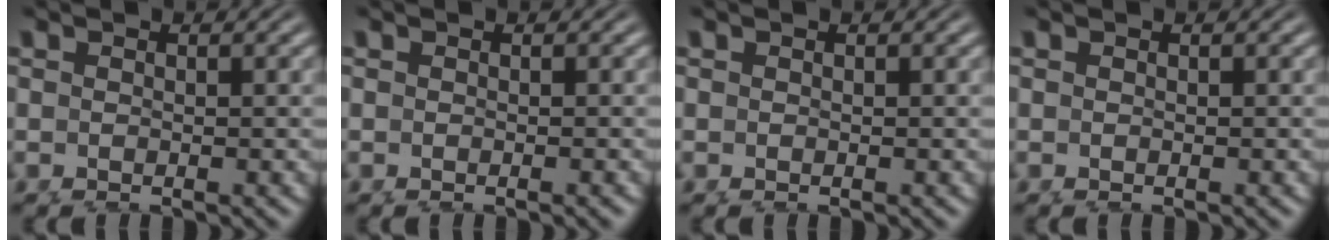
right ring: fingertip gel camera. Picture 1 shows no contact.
{"total": 0.0}
{"total": 0.0}
{"total": 0.0}